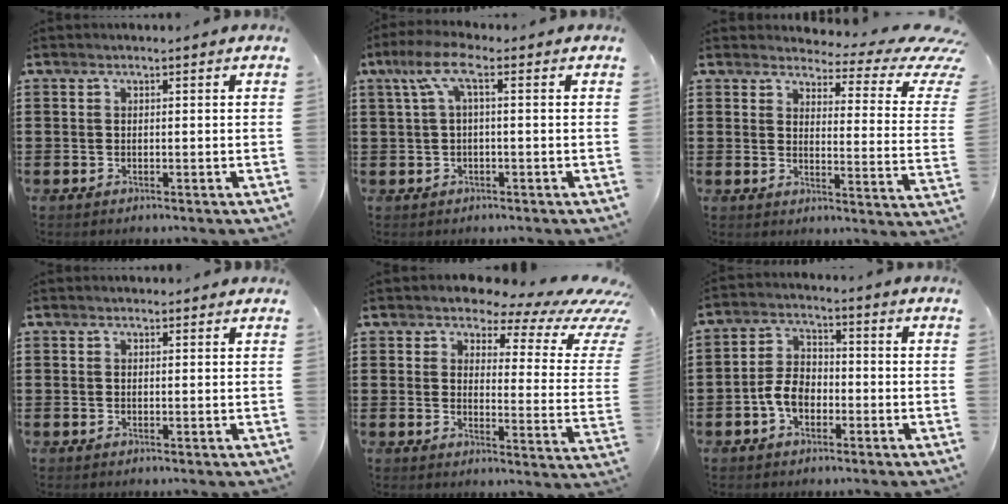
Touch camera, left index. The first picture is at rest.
{"total": 5.5, "force": [0.7, 1.6, 5.2], "torque": [-0.111, 0.007, 0.007]}
{"total": 5.0, "force": [3.7, 1.4, 3.1], "torque": [-0.053, -0.030, 0.055]}
{"total": 0.7, "force": [0.6, 0.4, 0.1], "torque": [-0.004, 0.002, 0.012]}
{"total": 5.8, "force": [4.5, 2.2, 2.9], "torque": [-0.058, -0.032, 0.071]}
{"total": 5.3, "force": [-1.9, 3.4, 3.6], "torque": [-0.093, 0.002, -0.045]}